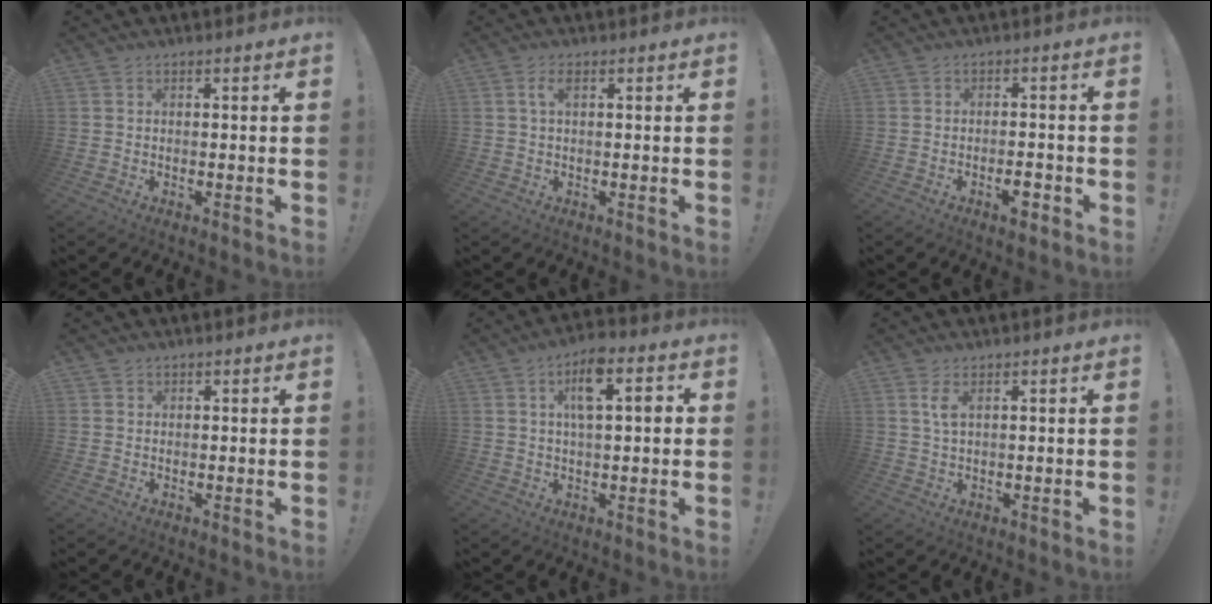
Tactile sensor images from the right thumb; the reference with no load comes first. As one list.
[{"total": 2.6, "force": [0.9, 0.6, 2.4], "torque": [-0.041, 0.003, 0.013]}, {"total": 3.8, "force": [-2.3, 1.0, 2.9], "torque": [-0.035, 0.007, -0.039]}, {"total": 0.9, "force": [0.7, 0.6, 0.1], "torque": [0.003, -0.002, 0.013]}, {"total": 9.6, "force": [2.6, 3.7, 8.4], "torque": [-0.126, 0.009, 0.039]}, {"total": 3.0, "force": [1.1, 0.9, 2.7], "torque": [-0.052, 0.001, 0.017]}]